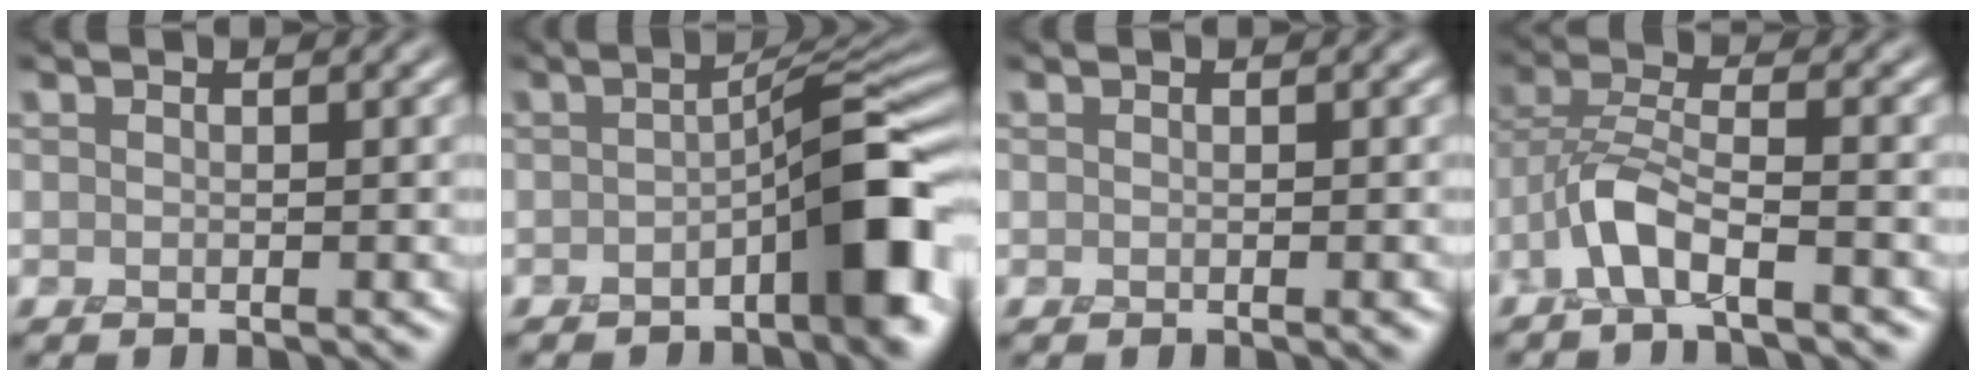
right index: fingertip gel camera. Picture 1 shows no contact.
{"total": 8.2, "force": [-2.8, 2.9, 7.1], "torque": [-0.095, 0.011, -0.052]}
{"total": 0.6, "force": [-0.3, 0.2, 0.5], "torque": [-0.008, -0.002, -0.005]}
{"total": 4.0, "force": [-2.4, 0.8, 3.1], "torque": [-0.063, 0.013, -0.053]}